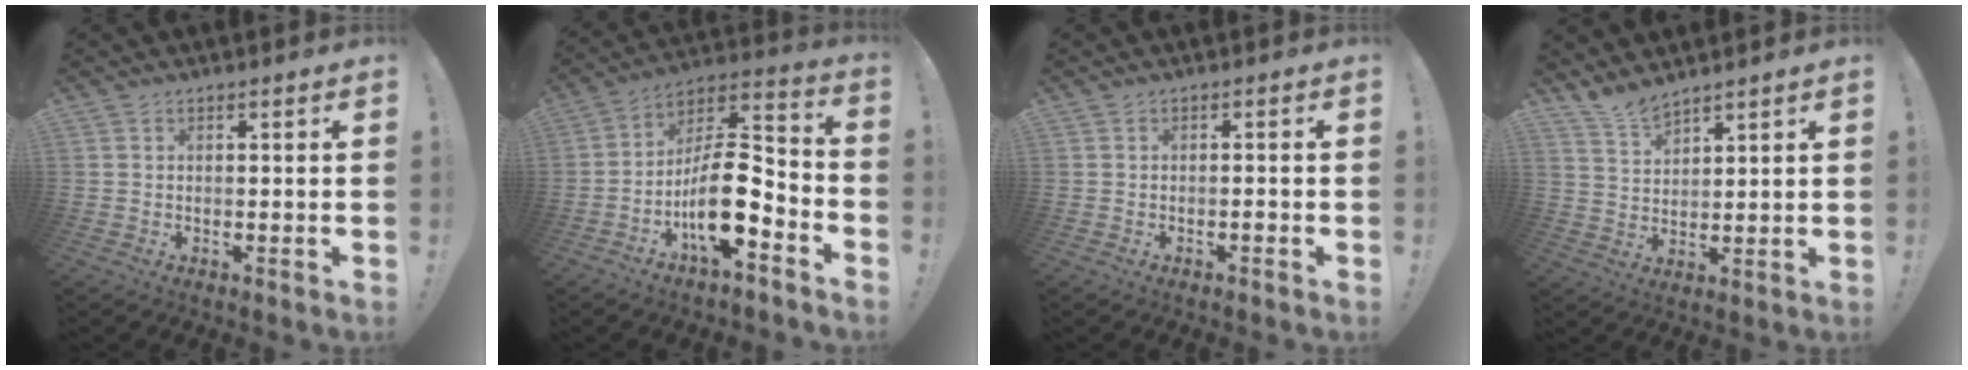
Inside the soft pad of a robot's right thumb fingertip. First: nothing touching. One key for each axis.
{"total": 16.0, "fx": -5.9, "fy": 6.6, "fz": 13.4, "tx": -0.238, "ty": 0.026, "tz": -0.092}
{"total": 1.1, "fx": -0.8, "fy": 0.1, "fz": 0.7, "tx": -0.010, "ty": 0.000, "tz": -0.013}
{"total": 6.4, "fx": 6.0, "fy": 1.5, "fz": 1.6, "tx": -0.033, "ty": -0.040, "tz": 0.113}